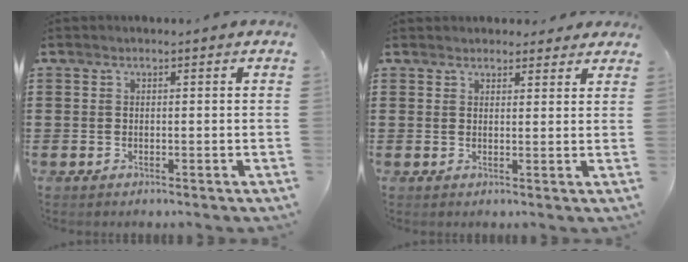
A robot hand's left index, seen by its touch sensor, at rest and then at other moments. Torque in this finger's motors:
{"motor_torque": [1.60, -0.54, 0.44, 0.10]}